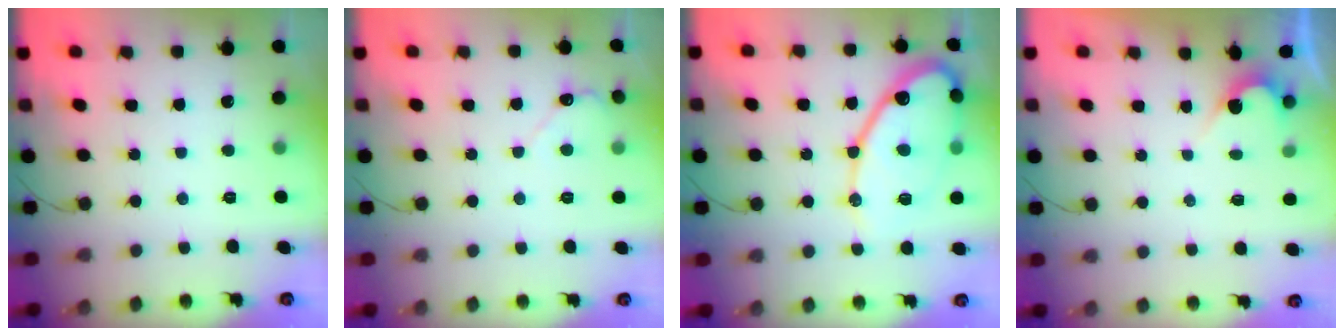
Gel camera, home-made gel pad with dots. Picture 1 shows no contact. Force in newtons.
{"total": 2.8, "press": 2.7, "slide": 0.3}
{"total": 17.9, "press": 17.8, "slide": 1.6}
{"total": 2.4, "press": 2.4, "slide": 0.1}